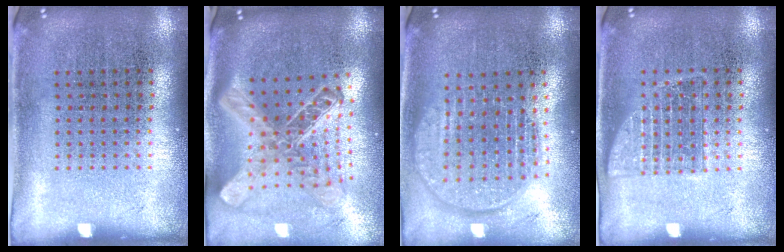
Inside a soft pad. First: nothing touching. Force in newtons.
{"total": 2.6, "press": 1.9, "slide": 1.8}
{"total": 1.9, "press": 1.6, "slide": 1.0}
{"total": 1.0, "press": 1.0, "slide": 0.3}